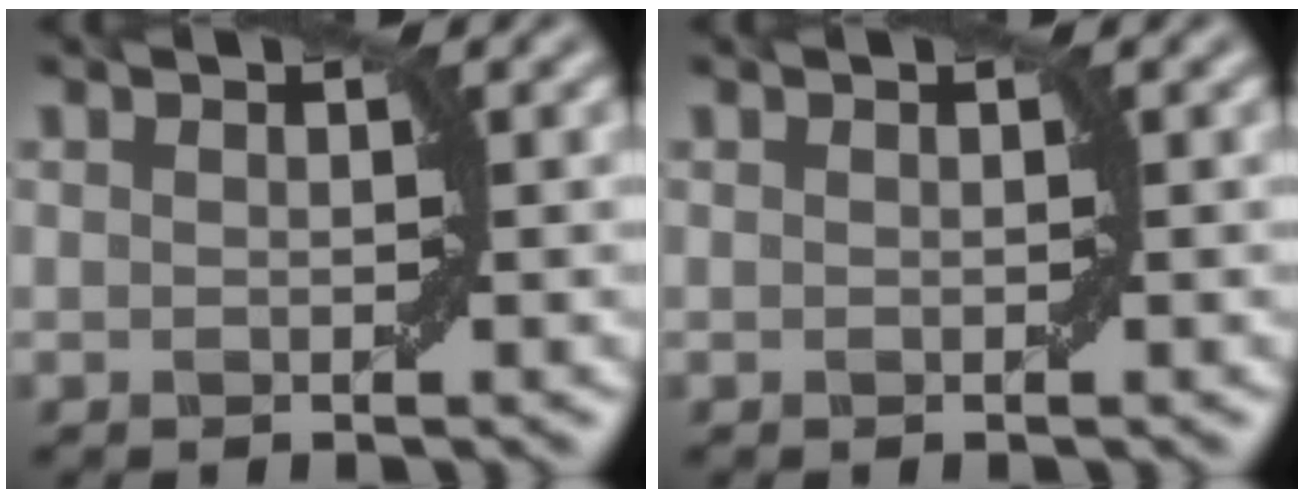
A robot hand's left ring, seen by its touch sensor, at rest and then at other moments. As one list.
[{"total": 0.0}]